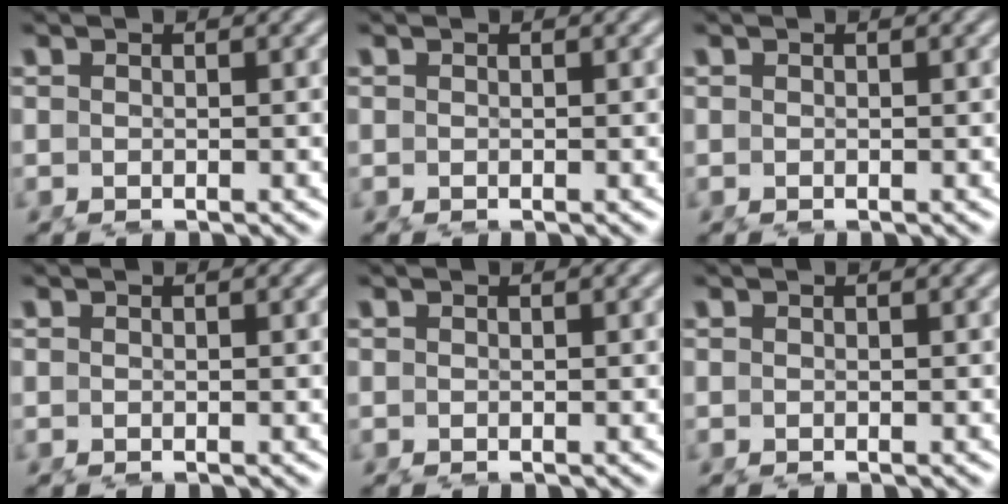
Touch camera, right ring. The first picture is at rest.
{"total": 0.0}
{"total": 0.0}
{"total": 0.0}
{"total": 0.0}
{"total": 0.0}